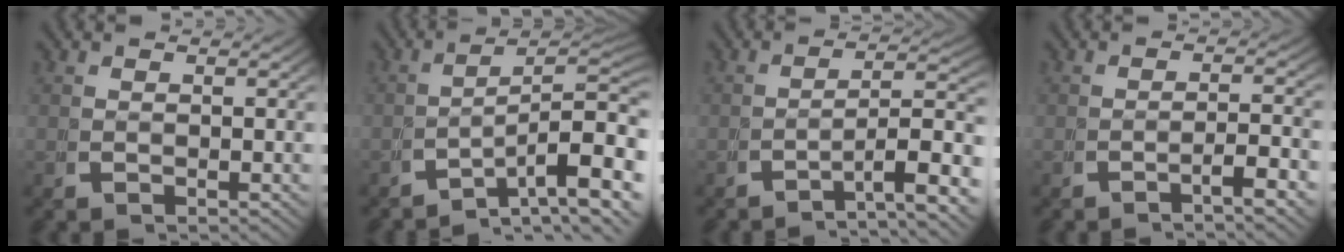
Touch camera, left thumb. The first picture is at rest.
{"total": 9.1, "force": [-3.1, 4.8, 7.1], "torque": [-0.092, -0.034, -0.036]}
{"total": 6.3, "force": [-2.7, 2.3, 5.2], "torque": [-0.081, -0.012, -0.036]}
{"total": 2.3, "force": [-1.1, 0.2, 2.0], "torque": [-0.032, 0.007, -0.024]}